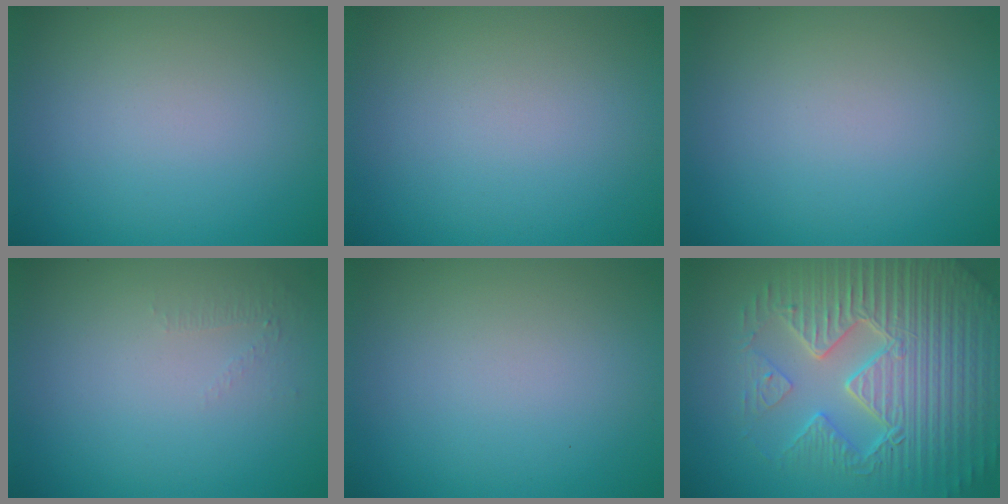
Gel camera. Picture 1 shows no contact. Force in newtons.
{"total": 0.0}
{"total": 0.0}
{"total": 0.5, "press": 0.2, "slide": 0.5}
{"total": 0.0}
{"total": 9.0, "press": 6.4, "slide": 6.3}